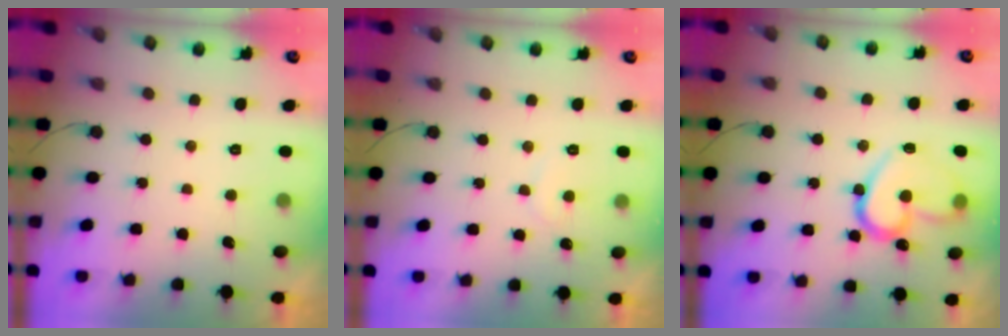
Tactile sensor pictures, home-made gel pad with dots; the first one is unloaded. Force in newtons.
{"total": 5.7, "press": 5.7, "slide": 0.4}
{"total": 15.5, "press": 15.4, "slide": 1.9}